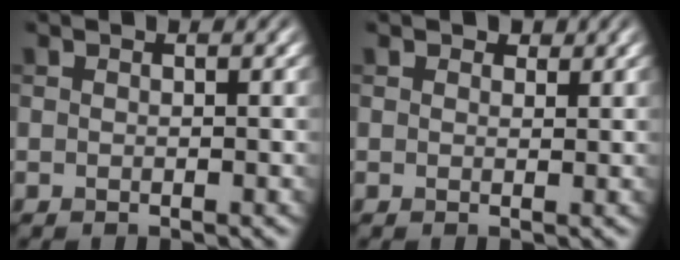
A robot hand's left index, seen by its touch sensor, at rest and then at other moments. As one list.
[{"total": 1.0, "force": [0.7, 0.6, 0.4], "torque": [-0.005, -0.003, 0.007]}]